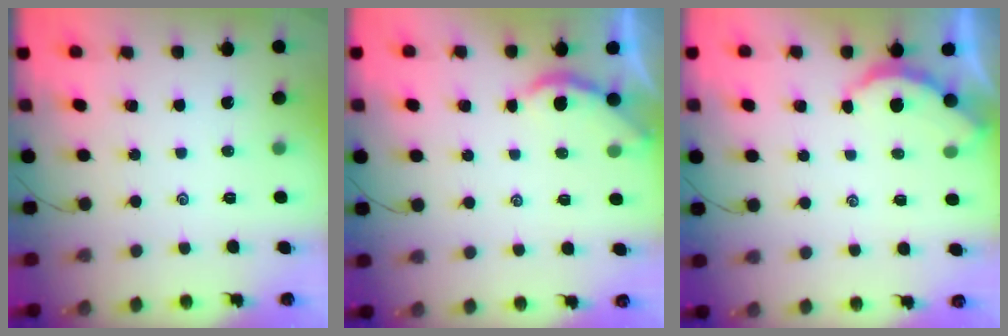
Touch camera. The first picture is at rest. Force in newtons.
{"total": 2.3, "press": 2.2, "slide": 0.3}
{"total": 2.3, "press": 2.3, "slide": 0.3}